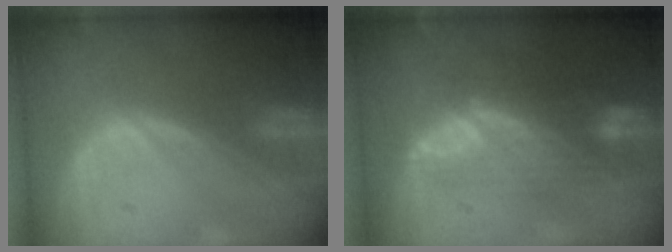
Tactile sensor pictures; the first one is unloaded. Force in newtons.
{"total": 7.6, "press": 7.4, "slide": 1.5}